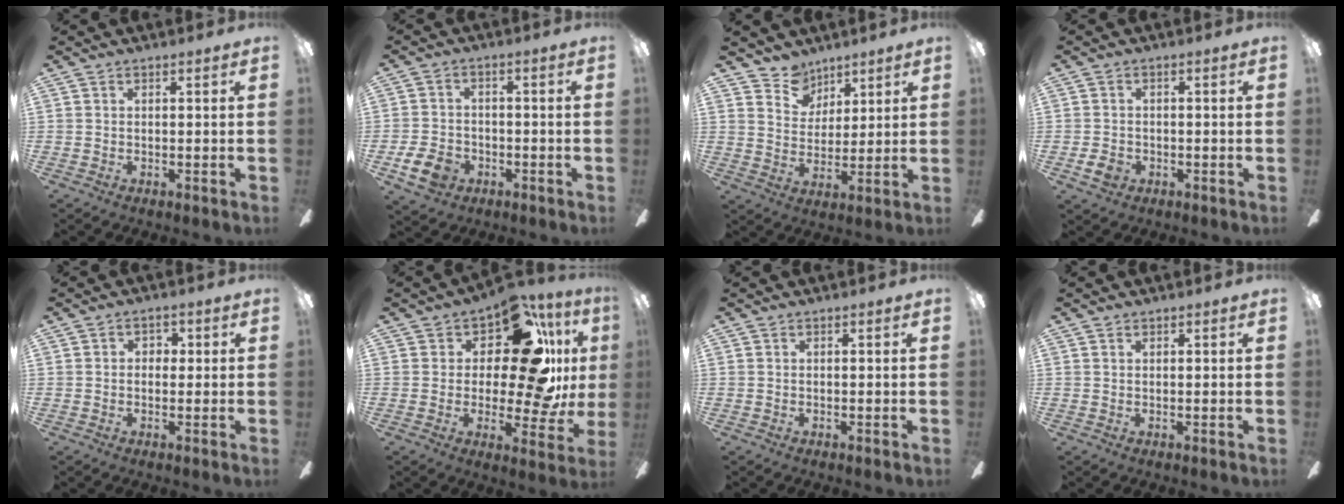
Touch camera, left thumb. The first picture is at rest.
{"total": 7.3, "force": [-3.3, 5.3, 3.7], "torque": [-0.091, 0.020, -0.061]}
{"total": 8.0, "force": [6.4, 4.8, 0.3], "torque": [-0.017, -0.039, 0.123]}
{"total": 3.4, "force": [-1.3, 2.7, 1.7], "torque": [-0.031, 0.006, -0.023]}
{"total": 2.7, "force": [0.2, 2.1, 1.7], "torque": [-0.016, 0.006, -0.003]}
{"total": 17.2, "force": [8.1, 6.9, 13.6], "torque": [-0.212, -0.060, 0.130]}
{"total": 0.0}
{"total": 0.7, "force": [0.6, 0.3, 0.2], "torque": [-0.005, 0.001, 0.011]}